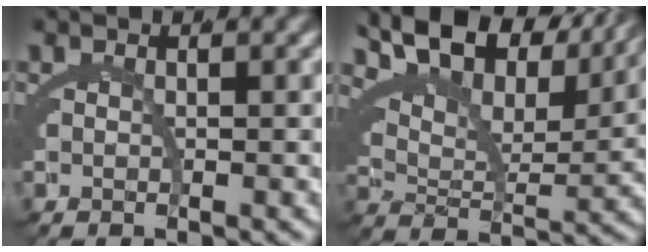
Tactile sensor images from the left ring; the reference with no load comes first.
{"total": 12.8, "force": [10.6, 3.3, 6.5], "torque": [-0.096, 0.058, 0.150]}